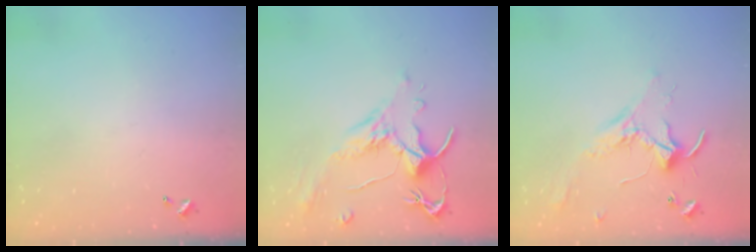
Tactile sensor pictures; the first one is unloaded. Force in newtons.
{"total": 1.6, "press": 1.1, "slide": 1.1}
{"total": 2.3, "press": 2.3, "slide": 0.5}